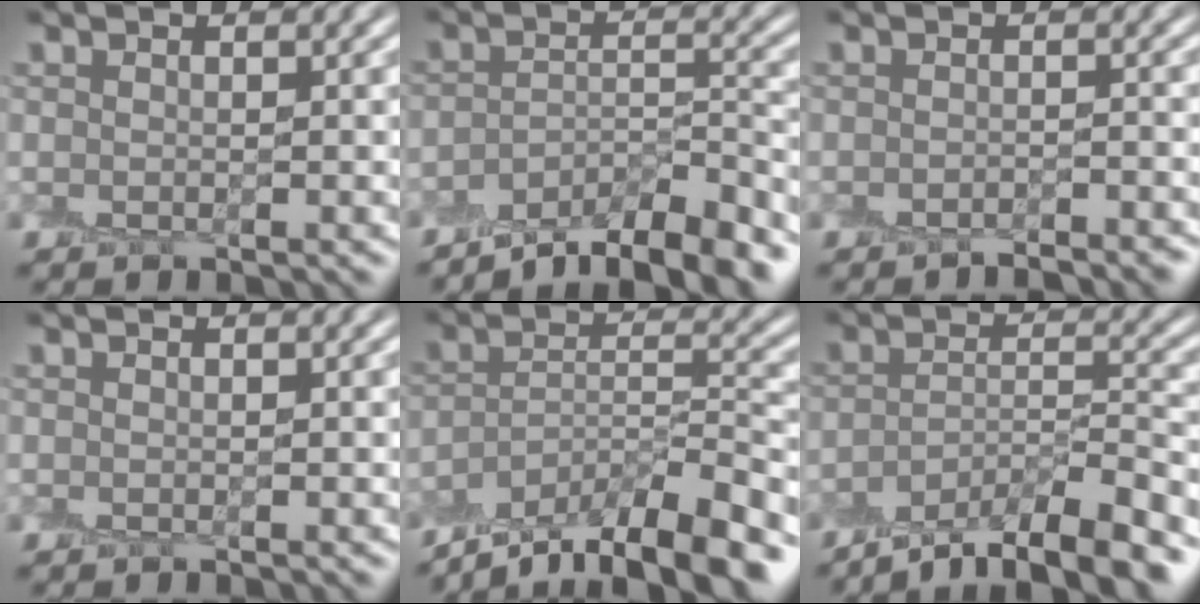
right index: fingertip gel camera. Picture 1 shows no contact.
{"total": 7.6, "force": [-6.2, 2.0, 4.0], "torque": [-0.058, 0.002, -0.102]}
{"total": 2.2, "force": [-2.0, 0.4, 0.8], "torque": [0.003, 0.003, -0.033]}
{"total": 0.0}
{"total": 11.1, "force": [-8.9, 3.1, 5.8], "torque": [-0.101, 0.005, -0.148]}
{"total": 8.3, "force": [-6.3, 2.2, 4.8], "torque": [-0.072, 0.000, -0.109]}